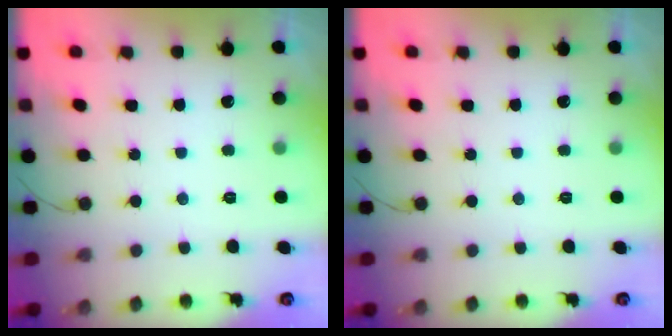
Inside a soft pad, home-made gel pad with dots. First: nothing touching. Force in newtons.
{"total": 0.0}